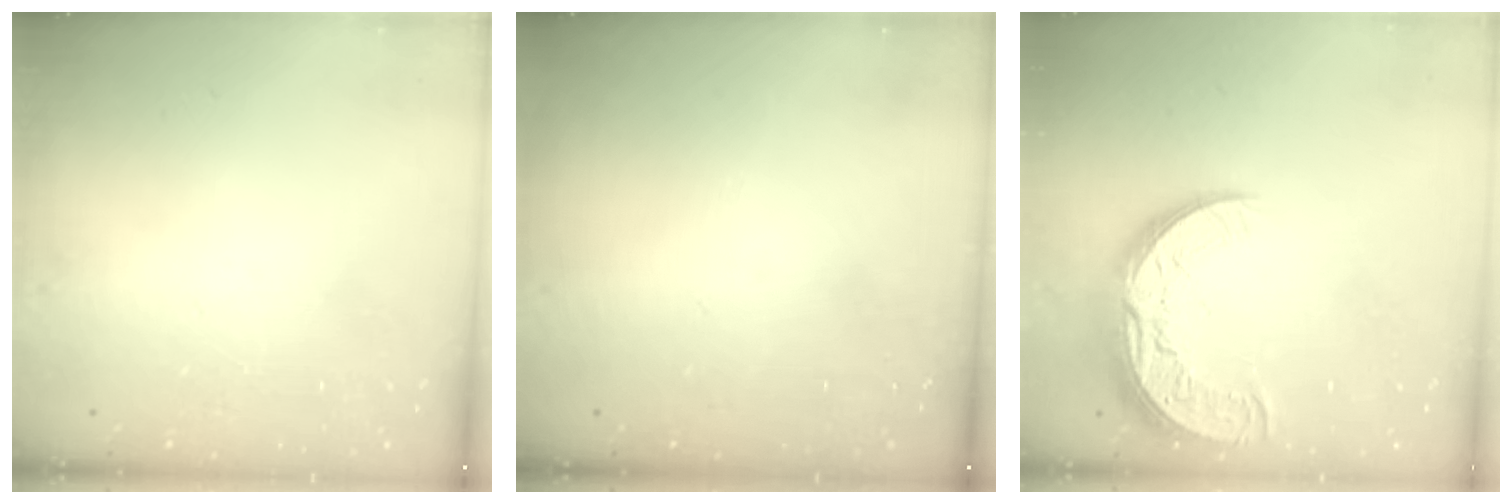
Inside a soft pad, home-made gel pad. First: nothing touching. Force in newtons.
{"total": 0.0}
{"total": 13.9, "press": 13.9, "slide": 1.3}